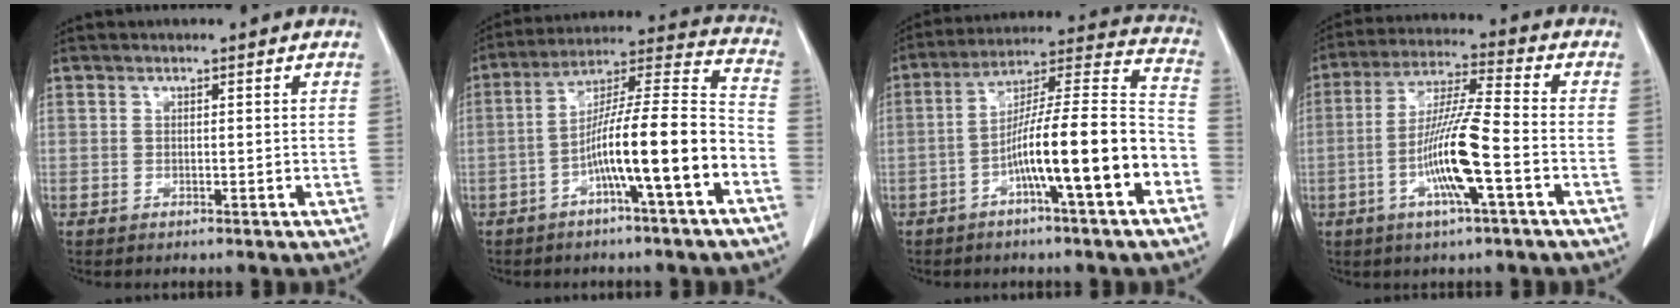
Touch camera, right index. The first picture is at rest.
{"total": 15.5, "force": [-5.7, 0.7, 14.3], "torque": [-0.239, 0.021, -0.097]}
{"total": 17.1, "force": [-6.1, 1.2, 15.9], "torque": [-0.254, 0.021, -0.101]}
{"total": 12.4, "force": [-3.9, 0.6, 11.8], "torque": [-0.232, -0.003, -0.075]}